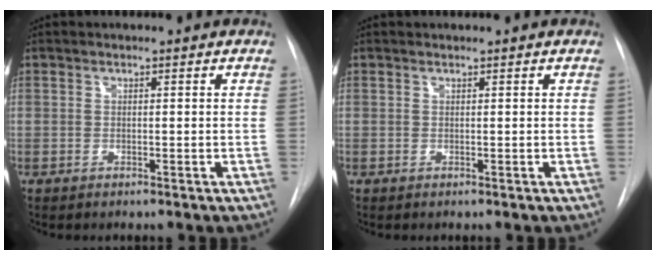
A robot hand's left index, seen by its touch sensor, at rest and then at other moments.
{"total": 0.6, "force": [-0.6, -0.1, -0.1], "torque": [0.005, -0.004, -0.007]}